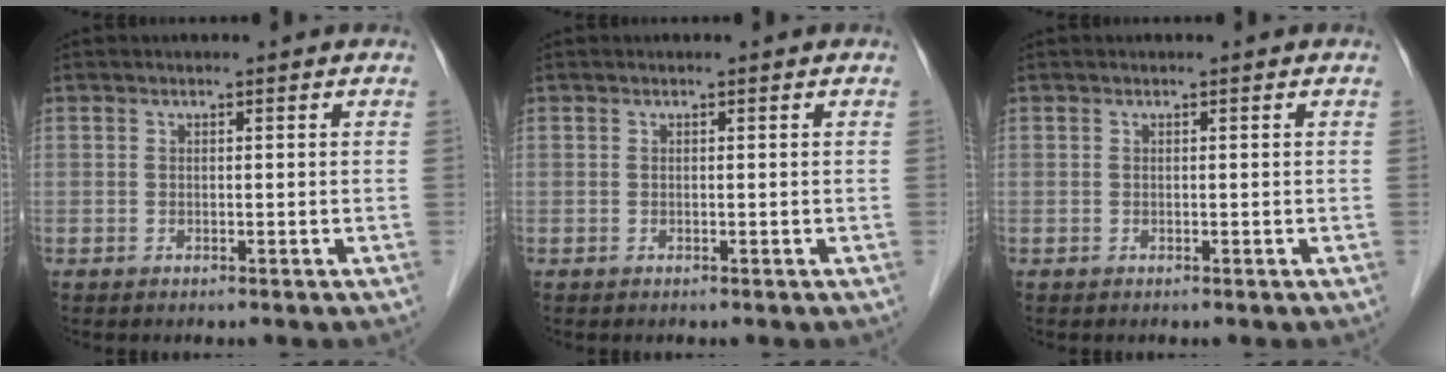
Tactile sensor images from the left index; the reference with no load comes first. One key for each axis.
{"total": 0.0}
{"total": 0.0}